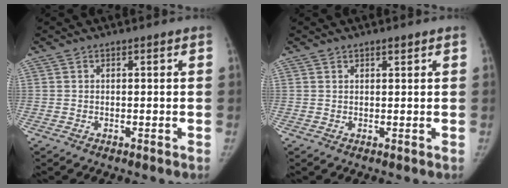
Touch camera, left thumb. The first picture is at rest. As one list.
[{"total": 1.0, "force": [0.8, 0.3, 0.5], "torque": [-0.002, -0.004, 0.012]}]